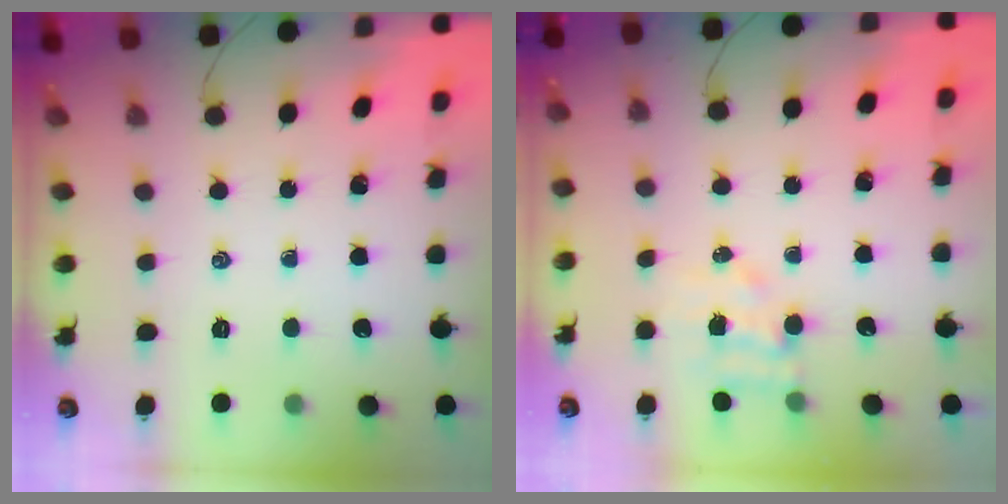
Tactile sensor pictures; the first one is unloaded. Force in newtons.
{"total": 4.7, "press": 4.6, "slide": 0.9}